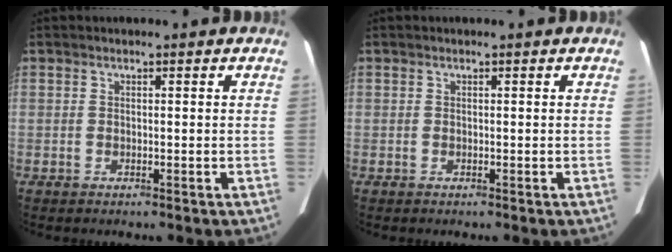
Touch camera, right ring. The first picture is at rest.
{"total": 0.0}